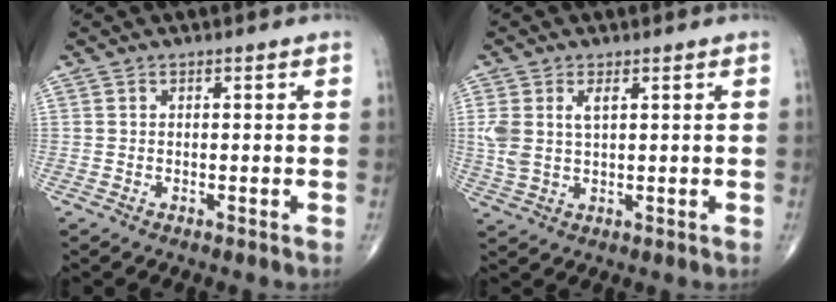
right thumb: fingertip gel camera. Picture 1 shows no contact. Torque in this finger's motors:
{"motor_torque": [0.04, 0.09, 0.60, 0.29, 0.06]}